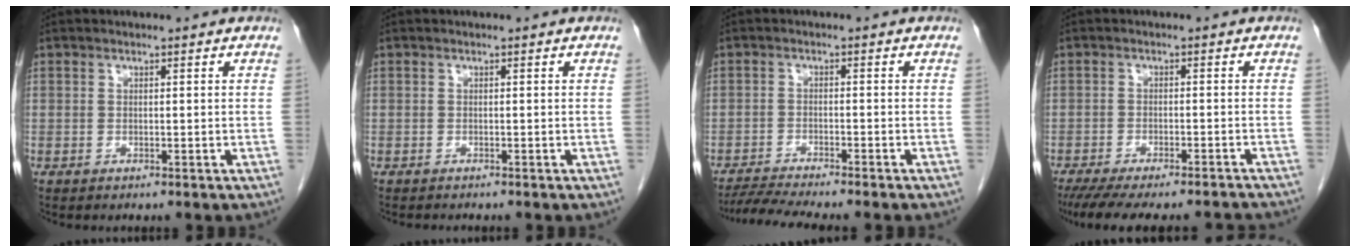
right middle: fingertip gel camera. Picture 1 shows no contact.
{"total": 1.1, "force": [-1.1, 0.2, 0.3], "torque": [-0.008, -0.002, -0.013]}
{"total": 6.8, "force": [-6.0, -1.0, 2.9], "torque": [-0.043, -0.018, -0.100]}
{"total": 15.6, "force": [-14.0, 2.1, 6.4], "torque": [-0.111, -0.022, -0.187]}